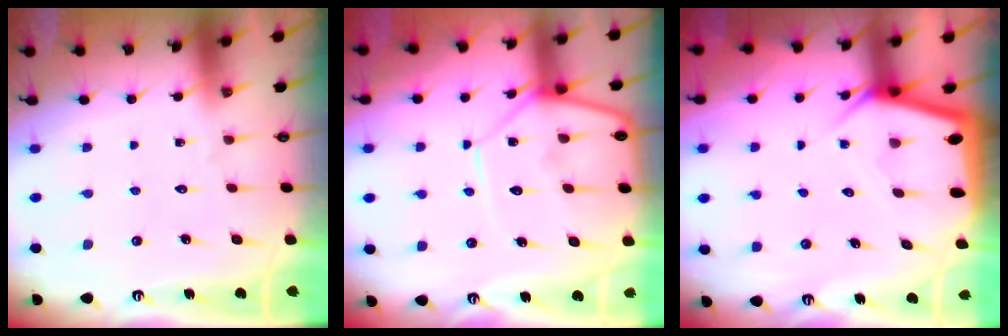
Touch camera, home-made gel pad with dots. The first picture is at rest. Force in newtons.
{"total": 10.8, "press": 10.7, "slide": 0.9}
{"total": 3.9, "press": 3.9, "slide": 0.3}